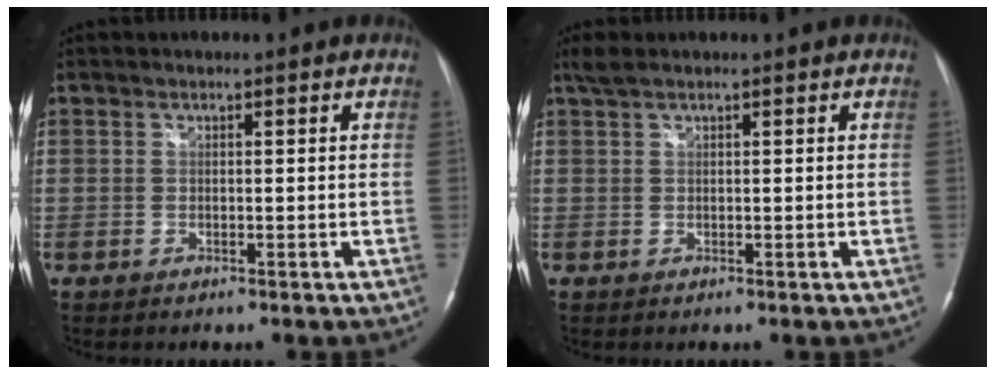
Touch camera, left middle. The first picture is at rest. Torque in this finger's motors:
{"motor_torque": [0.25, -0.11, 0.09, 0.02]}